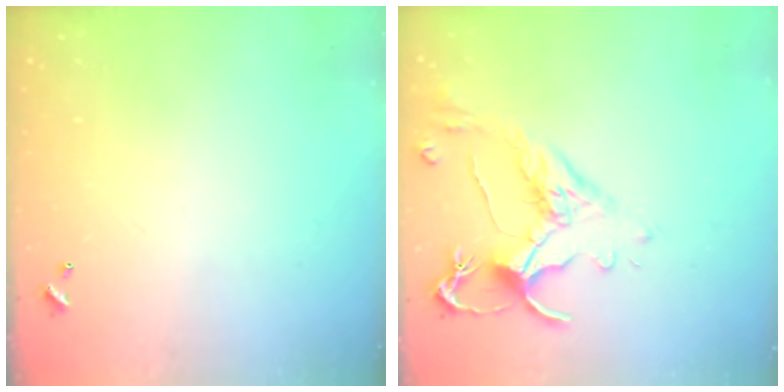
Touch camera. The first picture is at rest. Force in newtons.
{"total": 2.5, "press": 2.1, "slide": 1.4}